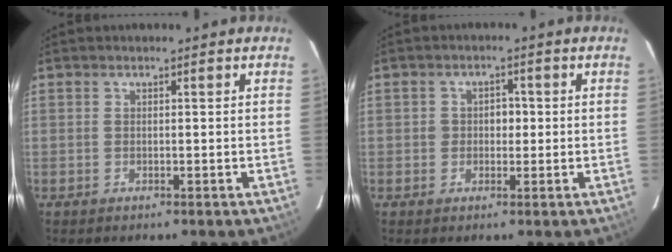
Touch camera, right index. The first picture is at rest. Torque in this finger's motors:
{"motor_torque": [0.04, 0.00, 0.00, 0.02]}